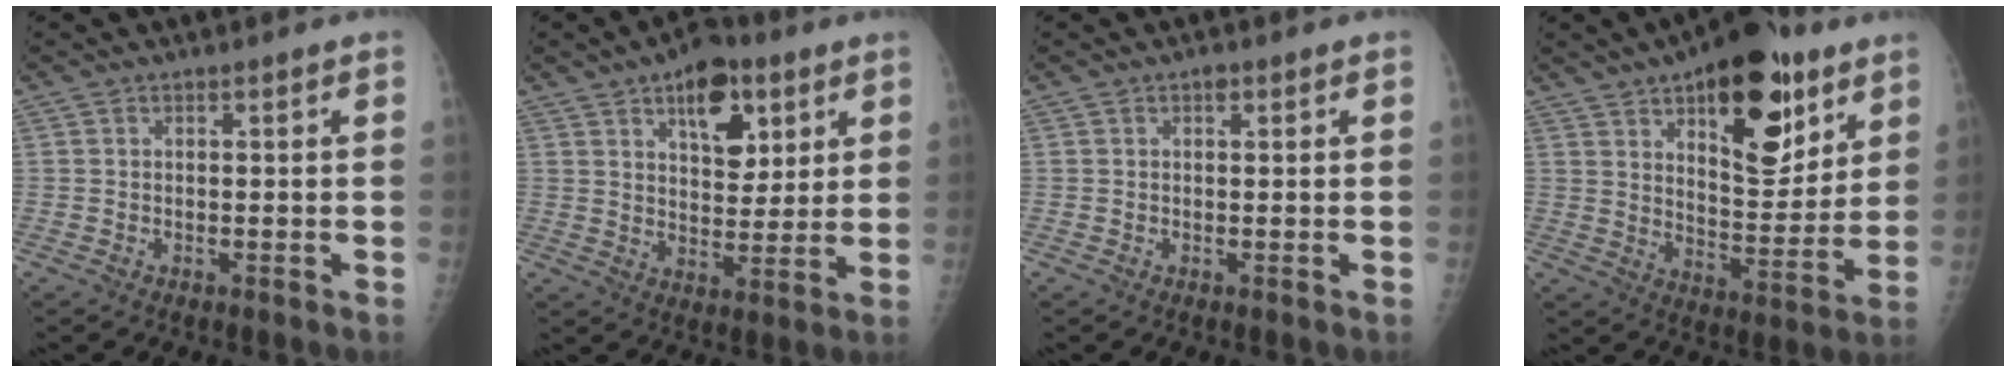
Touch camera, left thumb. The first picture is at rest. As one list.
[{"total": 12.1, "force": [5.9, 6.7, 8.1], "torque": [-0.082, -0.024, 0.090]}, {"total": 0.9, "force": [0.4, 0.6, 0.5], "torque": [-0.001, 0.000, 0.003]}, {"total": 21.7, "force": [11.2, 9.8, 15.8], "torque": [-0.184, -0.054, 0.172]}]